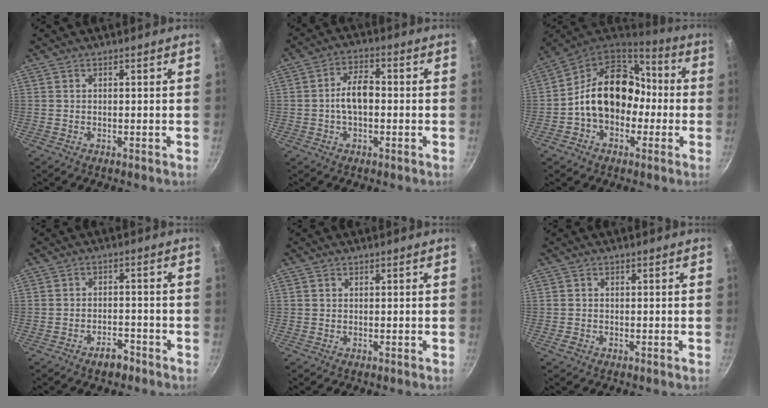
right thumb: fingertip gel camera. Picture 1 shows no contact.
{"total": 6.7, "force": [-0.5, 3.8, 5.5], "torque": [-0.083, 0.026, -0.015]}
{"total": 17.9, "force": [-1.6, 13.6, 11.5], "torque": [-0.146, 0.059, -0.037]}
{"total": 4.0, "force": [-2.8, 2.0, 2.0], "torque": [-0.019, 0.027, -0.038]}
{"total": 0.6, "force": [0.2, 0.5, 0.2], "torque": [-0.001, 0.003, 0.002]}
{"total": 1.4, "force": [-0.8, 1.1, 0.6], "torque": [-0.010, 0.003, -0.014]}